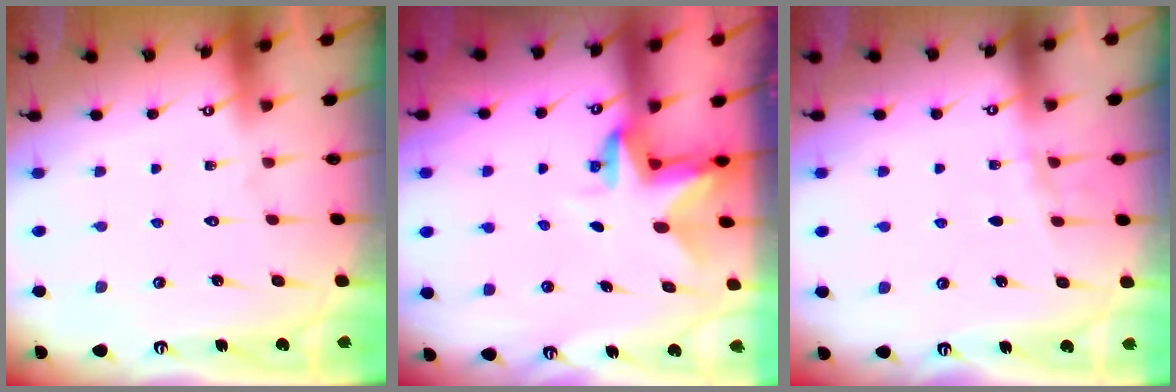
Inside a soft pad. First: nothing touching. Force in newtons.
{"total": 3.0, "press": 3.0, "slide": 0.4}
{"total": 4.0, "press": 3.8, "slide": 1.4}